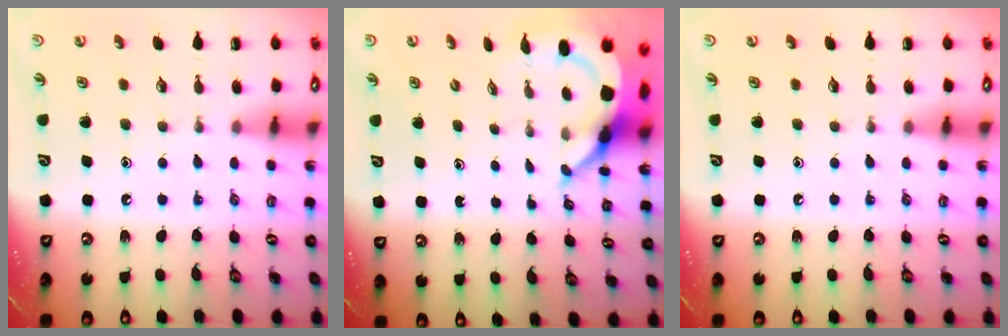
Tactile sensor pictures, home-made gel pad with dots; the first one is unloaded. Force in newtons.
{"total": 5.8, "press": 5.8, "slide": 0.8}
{"total": 0.0}